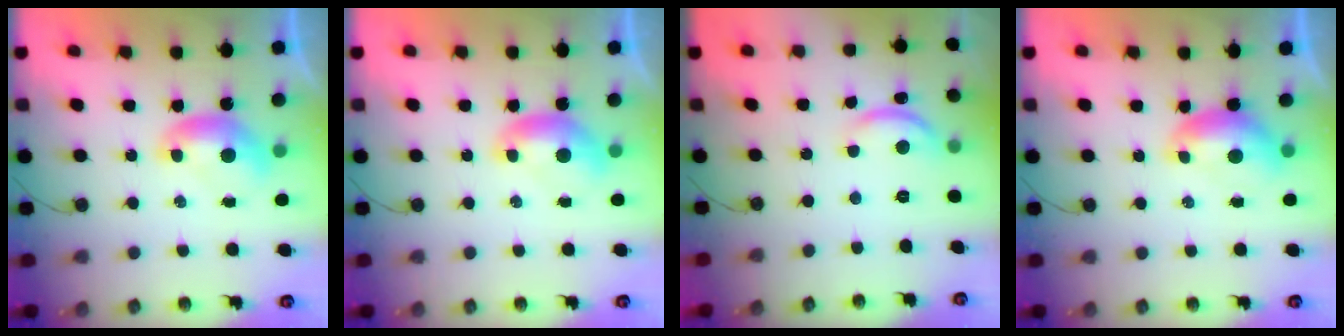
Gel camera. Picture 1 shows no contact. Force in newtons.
{"total": 0.0}
{"total": 4.1, "press": 4.0, "slide": 0.5}
{"total": 0.0}